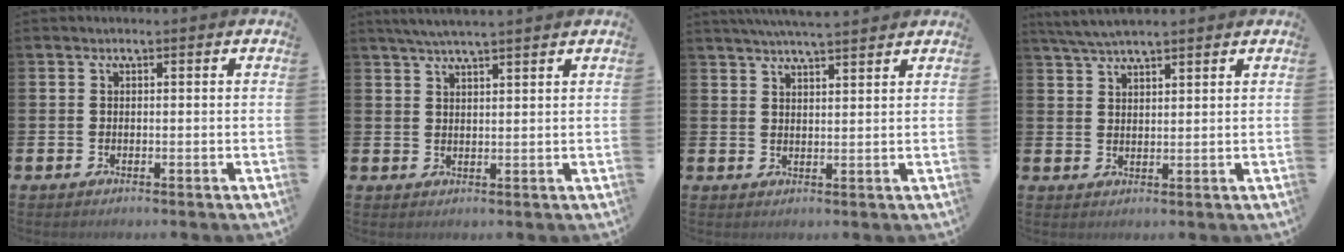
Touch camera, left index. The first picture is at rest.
{"total": 3.6, "force": [3.3, -0.1, 1.4], "torque": [-0.034, -0.004, 0.060]}
{"total": 4.7, "force": [4.5, -0.1, 1.3], "torque": [-0.028, -0.017, 0.080]}
{"total": 4.4, "force": [4.1, 0.6, 1.6], "torque": [-0.040, -0.008, 0.075]}